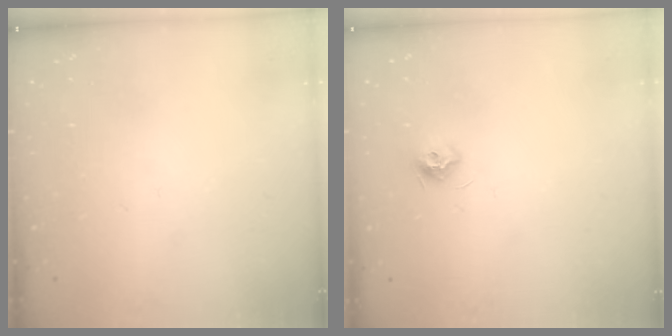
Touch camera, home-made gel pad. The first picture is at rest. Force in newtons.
{"total": 7.0, "press": 6.9, "slide": 0.4}